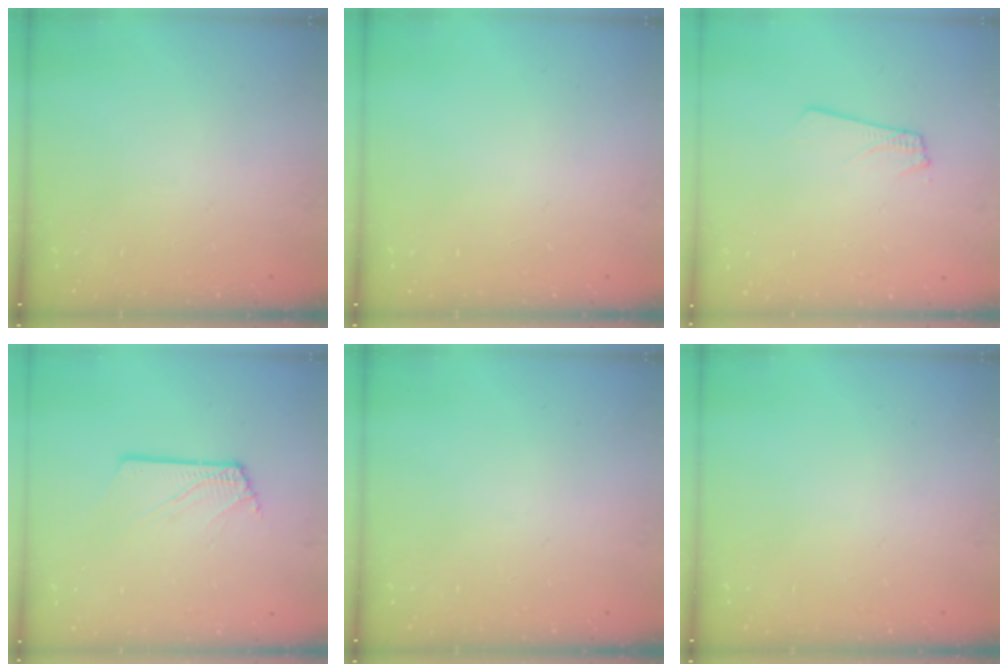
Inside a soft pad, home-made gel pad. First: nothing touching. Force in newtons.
{"total": 0.0}
{"total": 1.8, "press": 1.8, "slide": 0.1}
{"total": 2.6, "press": 2.6, "slide": 0.3}
{"total": 0.0}
{"total": 0.0}